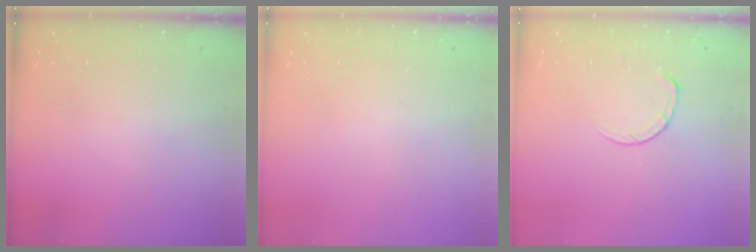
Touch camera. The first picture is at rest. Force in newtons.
{"total": 0.0}
{"total": 5.9, "press": 5.9, "slide": 0.5}